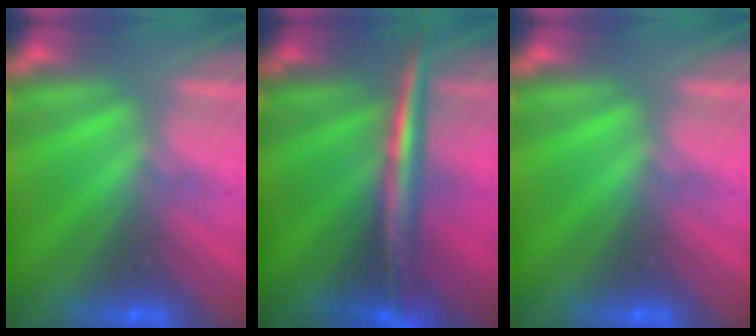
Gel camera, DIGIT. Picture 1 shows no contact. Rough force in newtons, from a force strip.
{"total": 2.9}
{"total": 0.0}